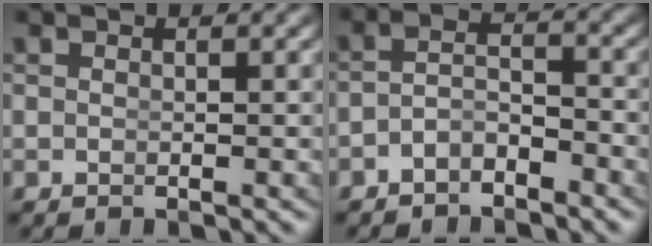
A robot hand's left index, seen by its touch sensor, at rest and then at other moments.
{"total": 3.1, "force": [-2.5, 1.3, 1.2], "torque": [-0.020, -0.016, -0.038]}